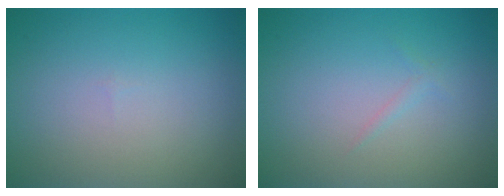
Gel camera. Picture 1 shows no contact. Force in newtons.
{"total": 0.5, "press": 0.5, "slide": 0.1}